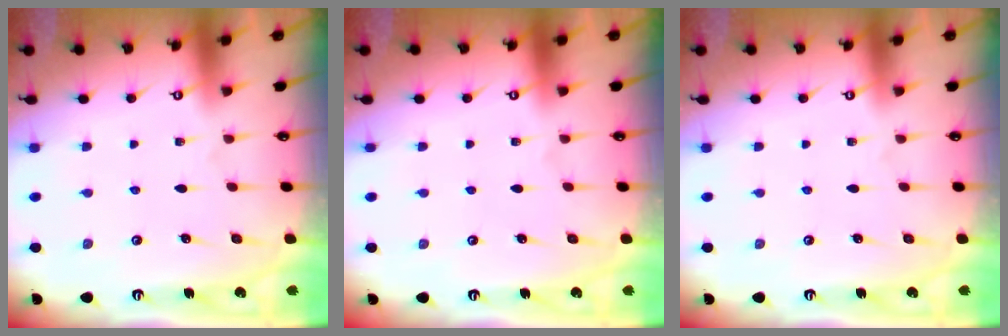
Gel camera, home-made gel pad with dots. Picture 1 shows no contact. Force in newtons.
{"total": 0.0}
{"total": 0.0}